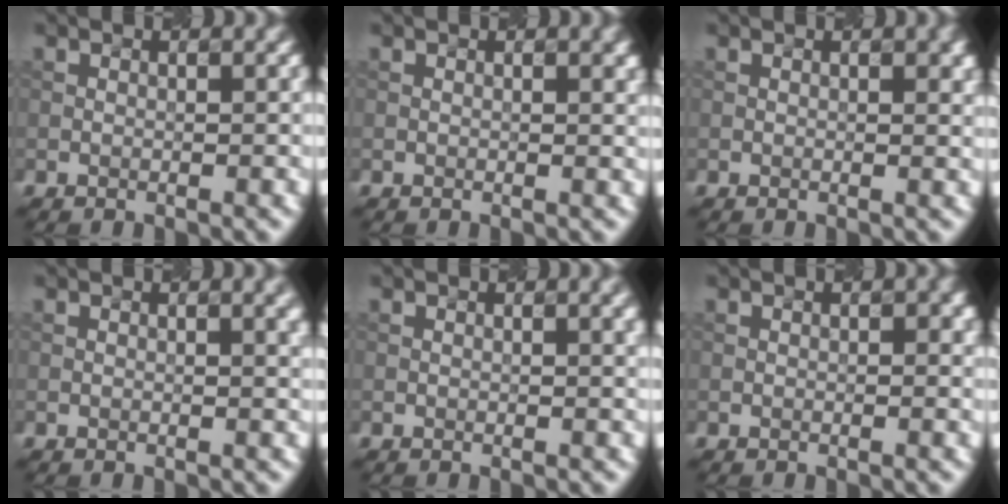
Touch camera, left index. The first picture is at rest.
{"total": 1.7, "force": [0.7, 0.6, 1.4], "torque": [-0.009, 0.003, 0.007]}
{"total": 1.9, "force": [0.7, 0.7, 1.6], "torque": [-0.012, 0.003, 0.011]}
{"total": 2.6, "force": [0.9, 0.9, 2.3], "torque": [-0.015, 0.005, 0.008]}
{"total": 2.0, "force": [0.7, 0.6, 1.7], "torque": [-0.015, 0.004, 0.006]}
{"total": 0.8, "force": [0.1, 0.1, 0.8], "torque": [-0.009, 0.000, 0.008]}